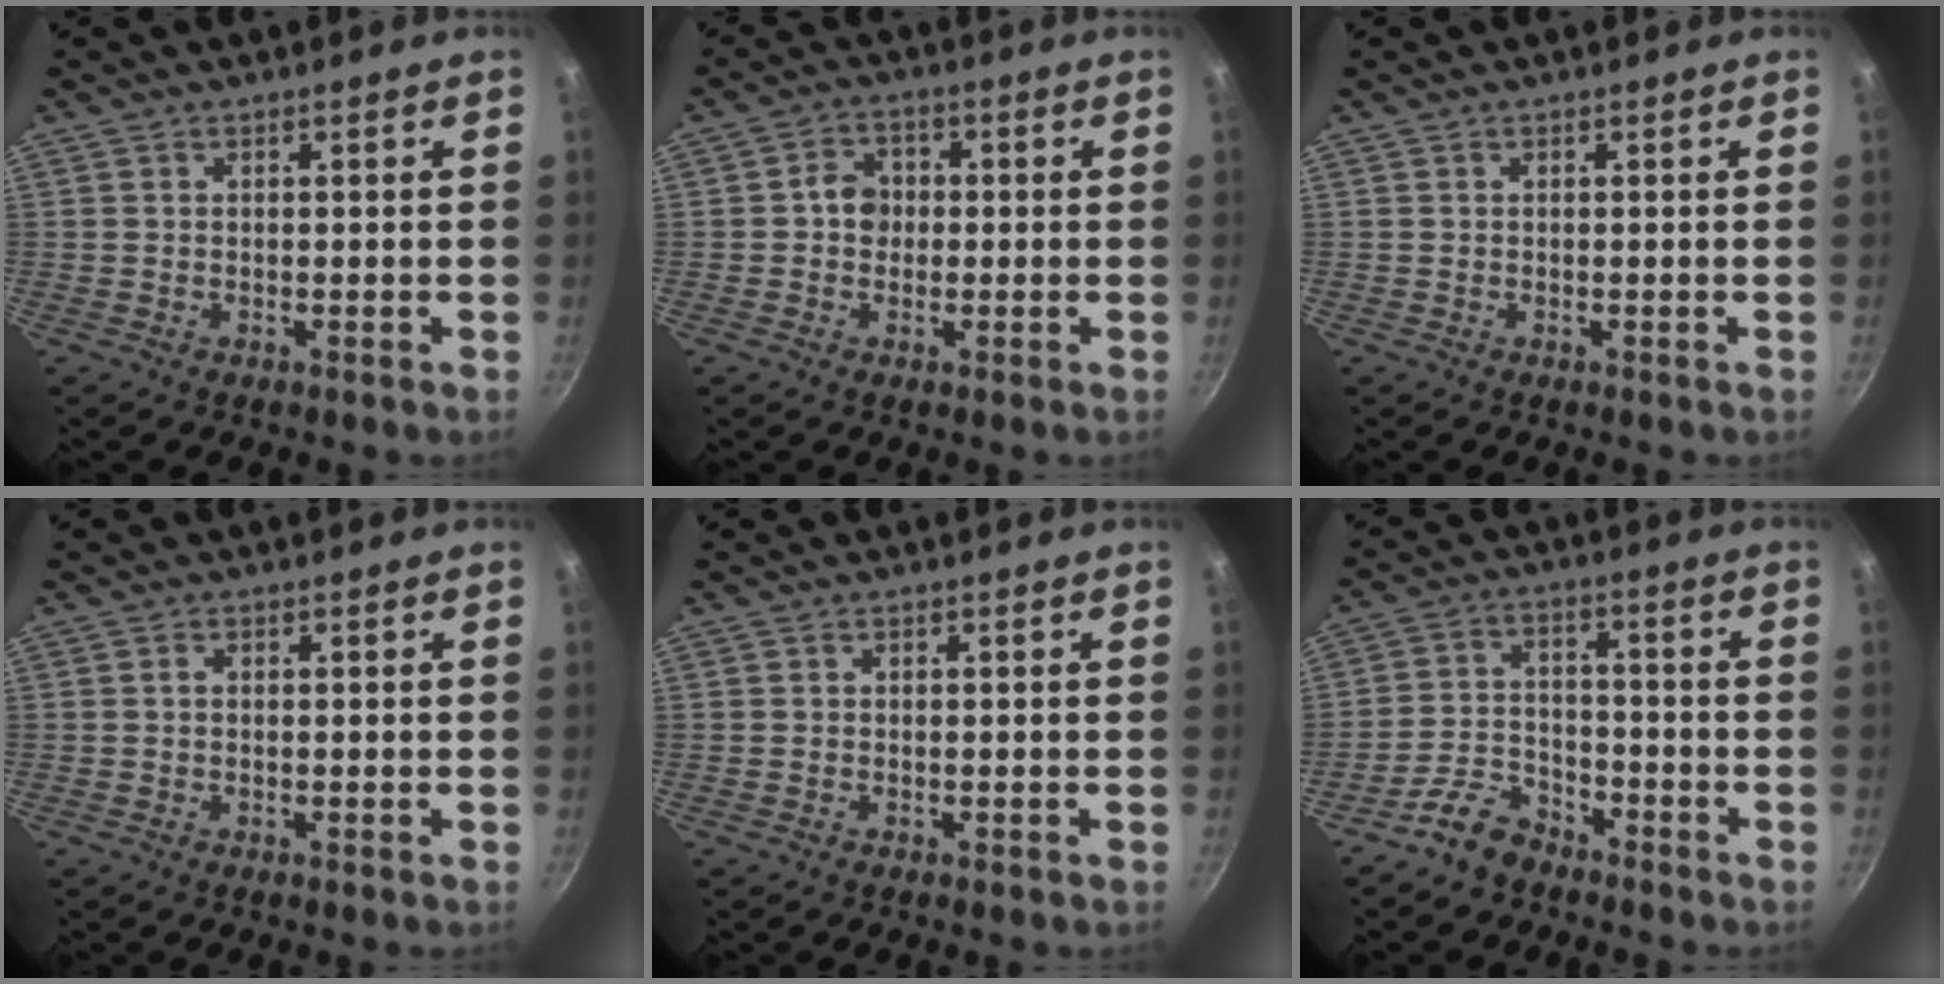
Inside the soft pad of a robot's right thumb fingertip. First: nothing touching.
{"total": 4.5, "force": [-0.2, 3.9, 2.2], "torque": [-0.007, 0.011, -0.010]}
{"total": 0.0}
{"total": 0.5, "force": [-0.1, 0.4, 0.3], "torque": [-0.006, 0.003, -0.002]}
{"total": 0.0}
{"total": 6.6, "force": [-5.2, 3.4, 2.2], "torque": [-0.030, 0.054, -0.104]}